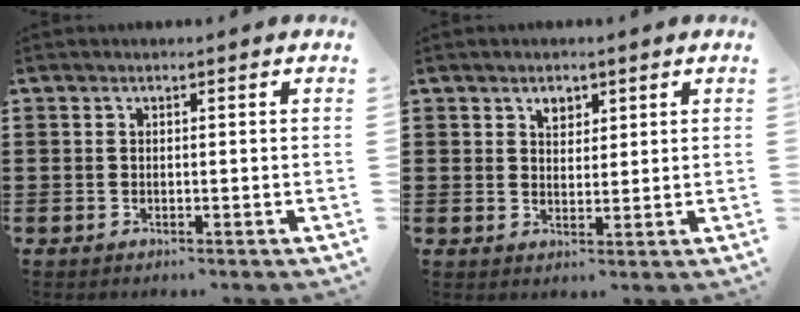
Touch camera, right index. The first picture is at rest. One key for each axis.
{"total": 2.4, "fx": 1.5, "fy": 1.5, "fz": 1.0, "tx": -0.017, "ty": 0.002, "tz": 0.026}